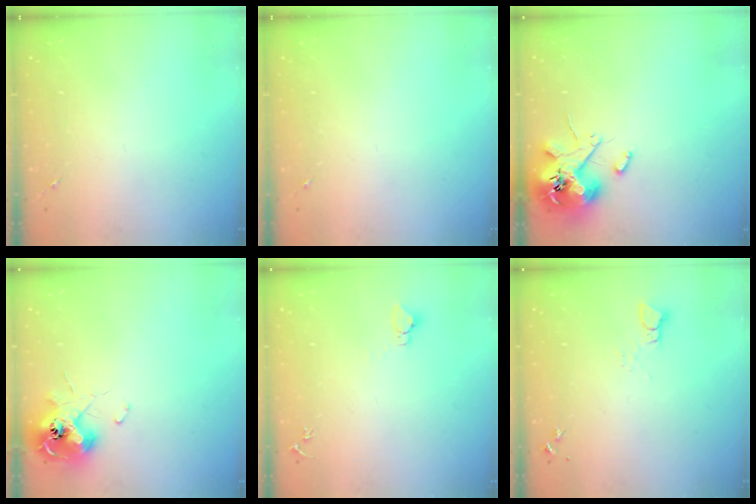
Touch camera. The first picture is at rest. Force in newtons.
{"total": 0.0}
{"total": 12.3, "press": 12.2, "slide": 1.9}
{"total": 11.2, "press": 11.2, "slide": 0.8}
{"total": 2.8, "press": 2.8, "slide": 0.2}
{"total": 2.5, "press": 2.5, "slide": 0.1}